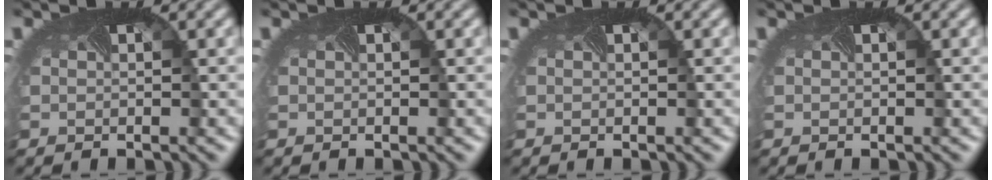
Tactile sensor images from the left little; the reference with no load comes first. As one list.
[{"total": 0.0}, {"total": 0.0}, {"total": 0.0}]